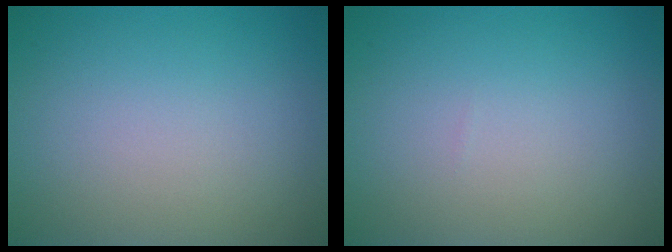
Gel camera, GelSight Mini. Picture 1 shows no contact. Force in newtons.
{"total": 0.0}